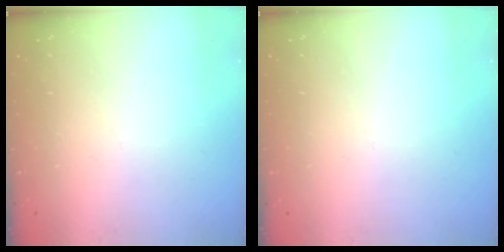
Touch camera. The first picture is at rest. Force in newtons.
{"total": 0.0}